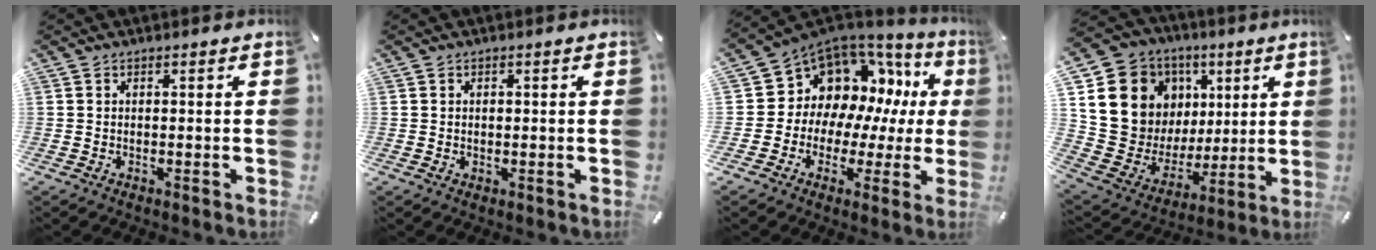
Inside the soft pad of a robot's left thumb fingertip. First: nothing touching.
{"total": 0.7, "force": [0.1, 0.6, 0.4], "torque": [0.000, -0.002, 0.000]}
{"total": 10.7, "force": [3.8, 9.5, 3.3], "torque": [-0.060, -0.052, 0.080]}
{"total": 16.1, "force": [5.8, 14.2, 4.8], "torque": [-0.073, -0.050, 0.134]}